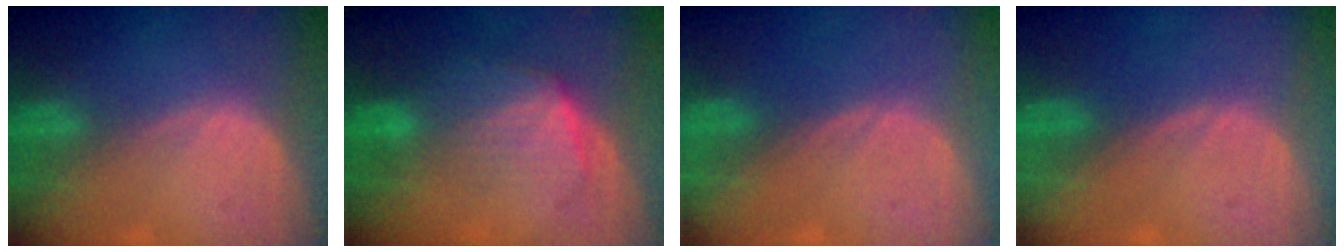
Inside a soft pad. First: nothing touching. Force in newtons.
{"total": 7.1, "press": 6.5, "slide": 2.9}
{"total": 0.0}
{"total": 0.0}